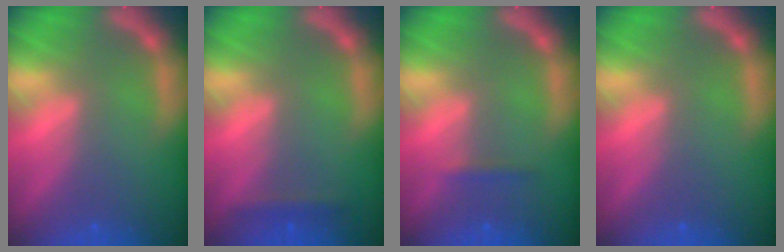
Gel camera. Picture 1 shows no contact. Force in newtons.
{"total": 1.4}
{"total": 0.9}
{"total": 0.0}